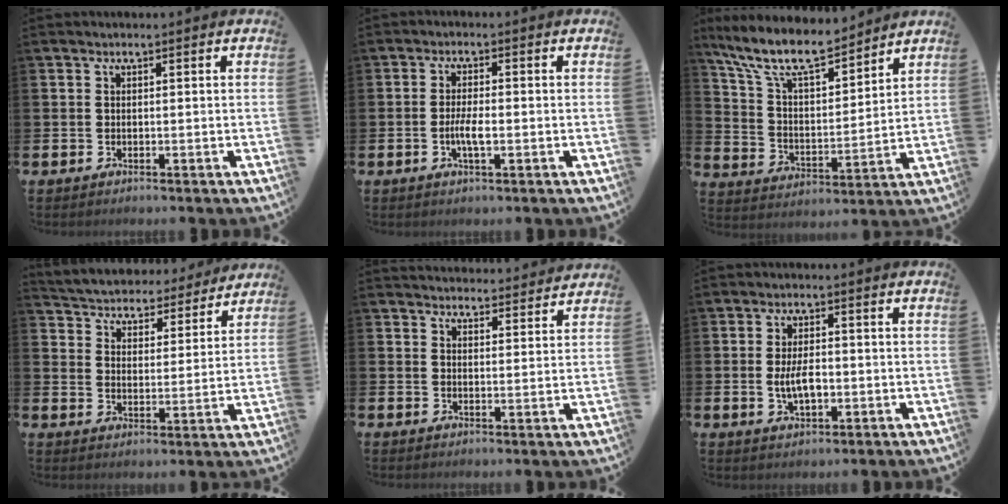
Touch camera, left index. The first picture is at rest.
{"total": 3.0, "force": [-0.7, 0.9, 2.8], "torque": [-0.049, 0.002, -0.014]}
{"total": 11.2, "force": [9.7, 2.8, 4.9], "torque": [-0.131, -0.052, 0.173]}
{"total": 5.0, "force": [4.8, 1.5, -0.1], "torque": [-0.026, -0.044, 0.079]}
{"total": 3.8, "force": [3.8, 0.4, -0.1], "torque": [0.002, -0.026, 0.068]}
{"total": 4.3, "force": [-0.5, 2.2, 3.7], "torque": [-0.051, -0.001, -0.013]}